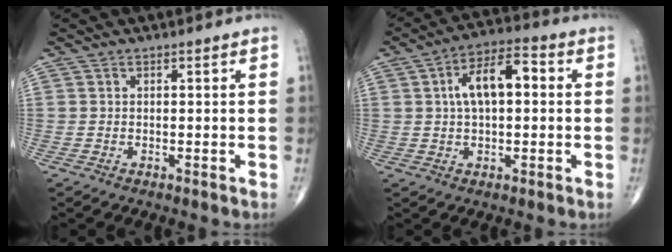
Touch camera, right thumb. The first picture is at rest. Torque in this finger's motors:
{"motor_torque": [0.72, 2.01, 0.74, -0.38, 0.05]}